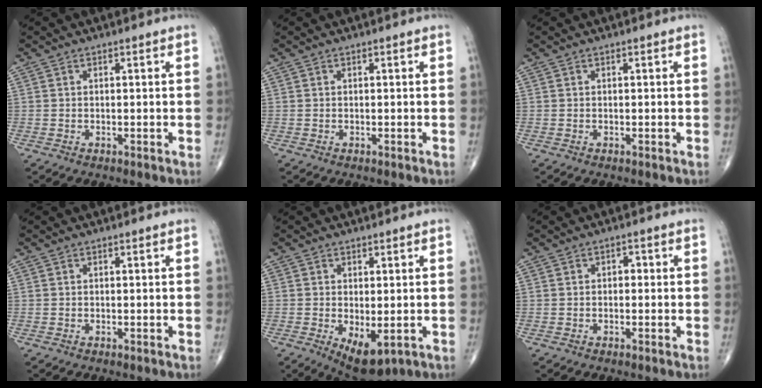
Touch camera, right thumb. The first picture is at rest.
{"total": 0.0}
{"total": 0.0}
{"total": 0.0}
{"total": 7.0, "force": [-1.8, 3.3, 5.8], "torque": [-0.087, -0.014, -0.015]}
{"total": 1.3, "force": [0.0, 0.9, 0.9], "torque": [-0.006, 0.005, -0.005]}